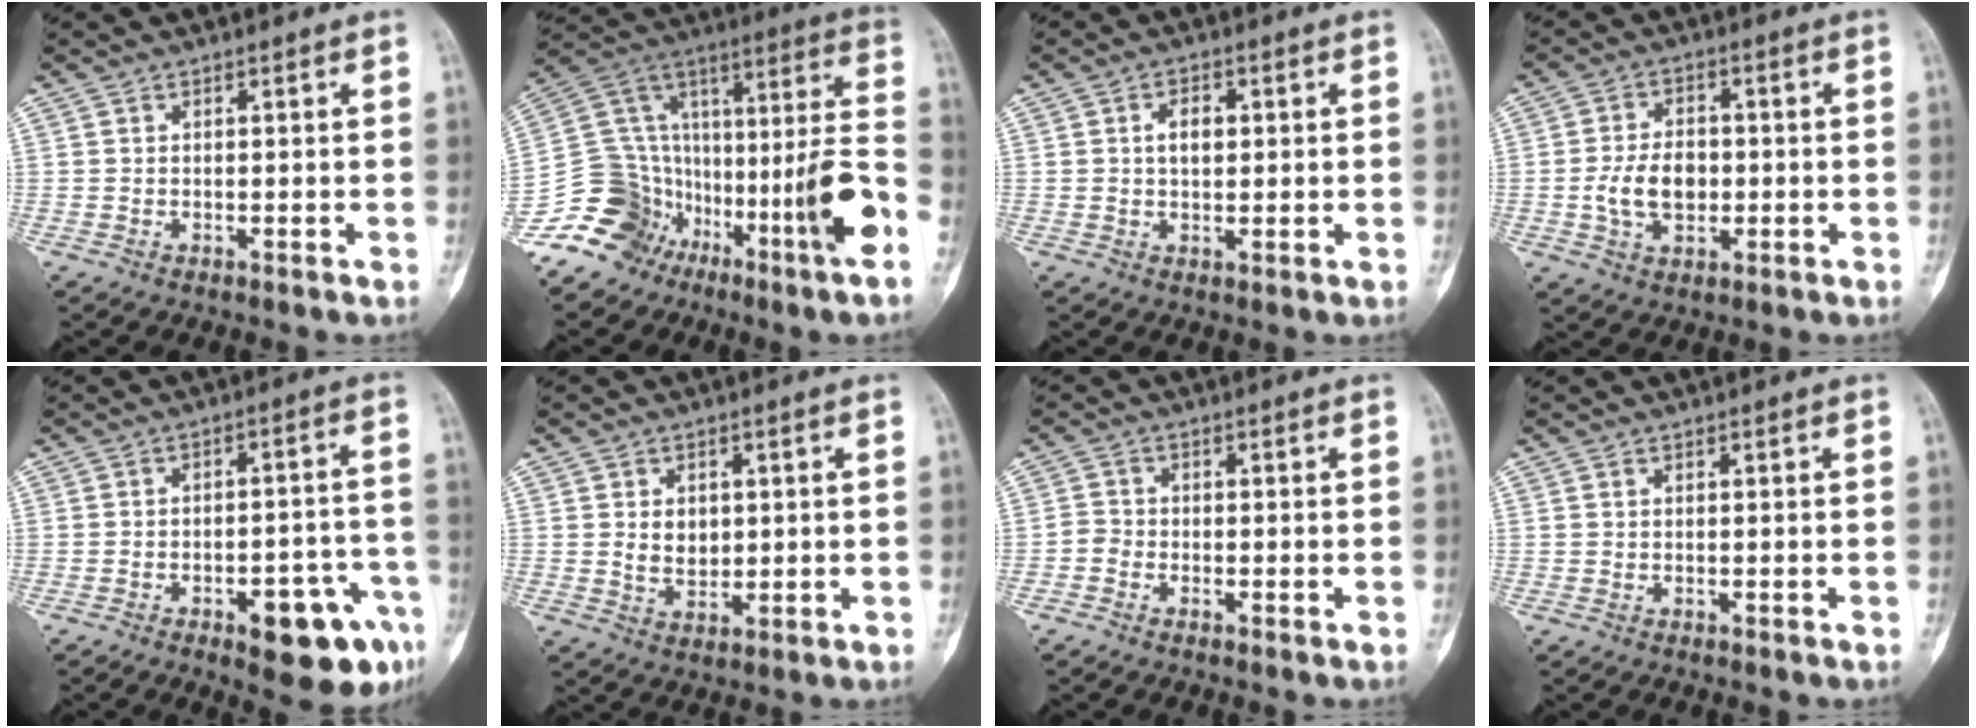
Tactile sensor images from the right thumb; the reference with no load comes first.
{"total": 16.9, "force": [-10.9, 8.1, 10.1], "torque": [-0.107, 0.149, -0.188]}
{"total": 4.1, "force": [0.8, 2.5, 3.2], "torque": [-0.042, 0.001, 0.011]}
{"total": 8.3, "force": [-1.1, 5.5, 6.0], "torque": [-0.098, 0.008, -0.019]}
{"total": 13.6, "force": [-6.7, 4.7, 10.8], "torque": [-0.108, 0.041, -0.080]}
{"total": 4.9, "force": [0.8, 3.6, 3.2], "torque": [-0.031, -0.008, 0.020]}
{"total": 1.7, "force": [-0.9, 1.4, 0.4], "torque": [-0.002, 0.007, -0.028]}
{"total": 0.0}